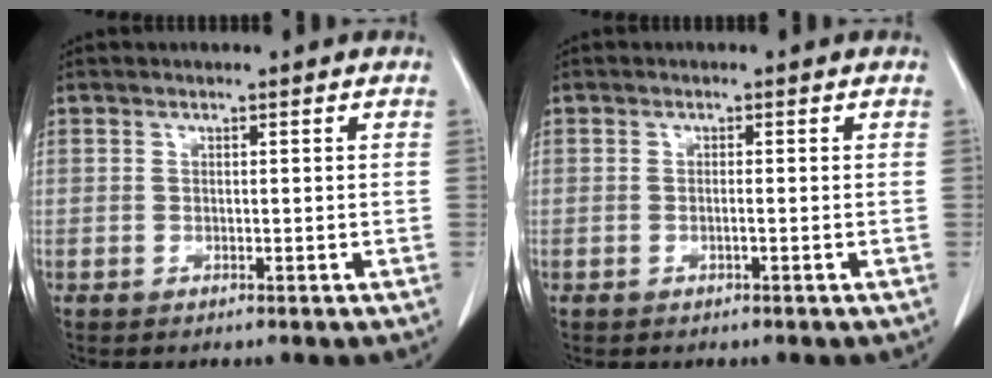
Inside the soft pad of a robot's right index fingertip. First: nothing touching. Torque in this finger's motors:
{"motor_torque": [-0.02, -0.07, 0.02, -0.01]}